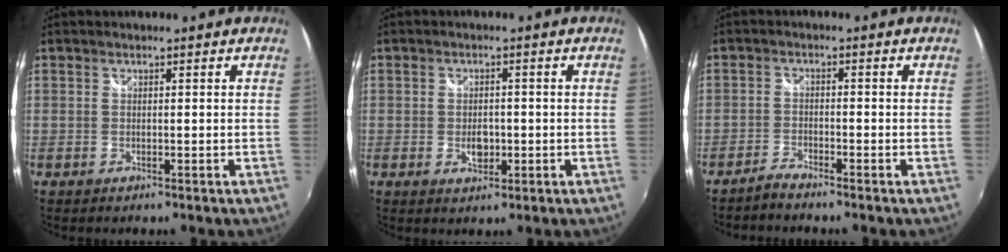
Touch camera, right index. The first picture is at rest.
{"total": 3.4, "force": [-0.8, 2.2, 2.4], "torque": [-0.040, -0.003, -0.012]}
{"total": 2.6, "force": [-2.5, 0.2, 0.6], "torque": [-0.025, -0.004, -0.053]}